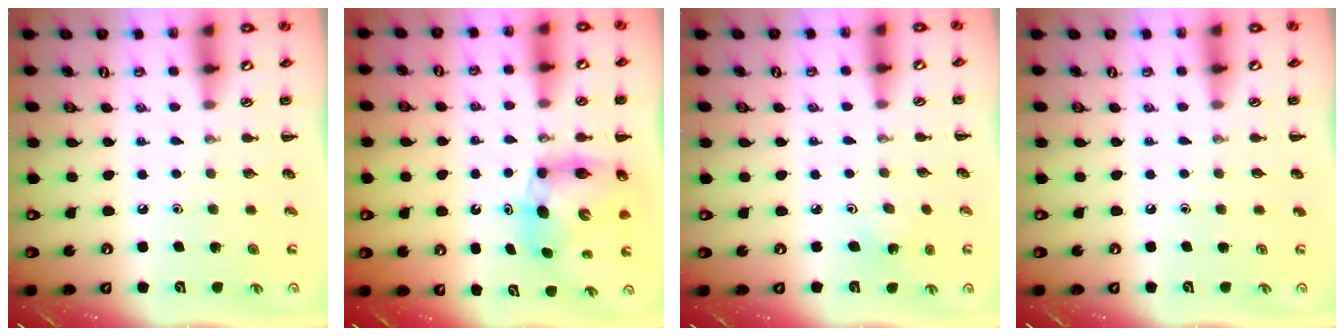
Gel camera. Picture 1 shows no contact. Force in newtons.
{"total": 7.6, "press": 7.4, "slide": 1.6}
{"total": 3.0, "press": 2.9, "slide": 0.9}
{"total": 0.0}